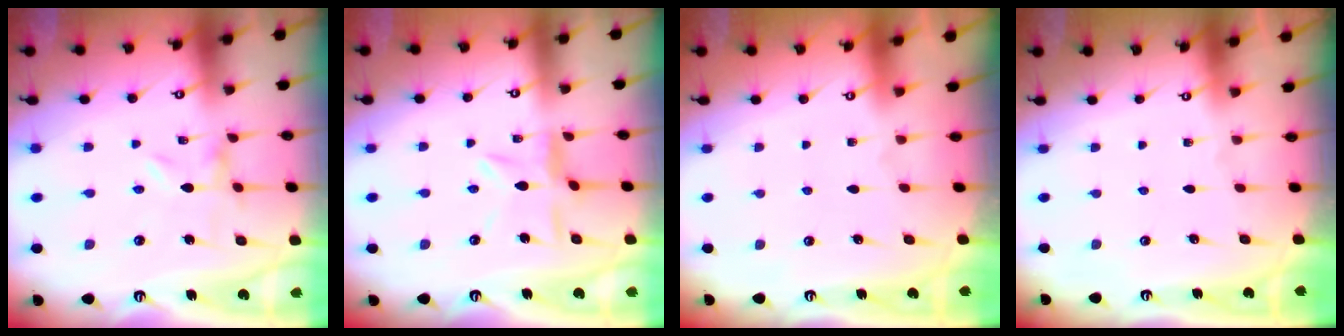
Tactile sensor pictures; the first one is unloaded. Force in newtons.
{"total": 5.8, "press": 5.7, "slide": 0.6}
{"total": 1.6, "press": 1.6, "slide": 0.2}
{"total": 0.0}